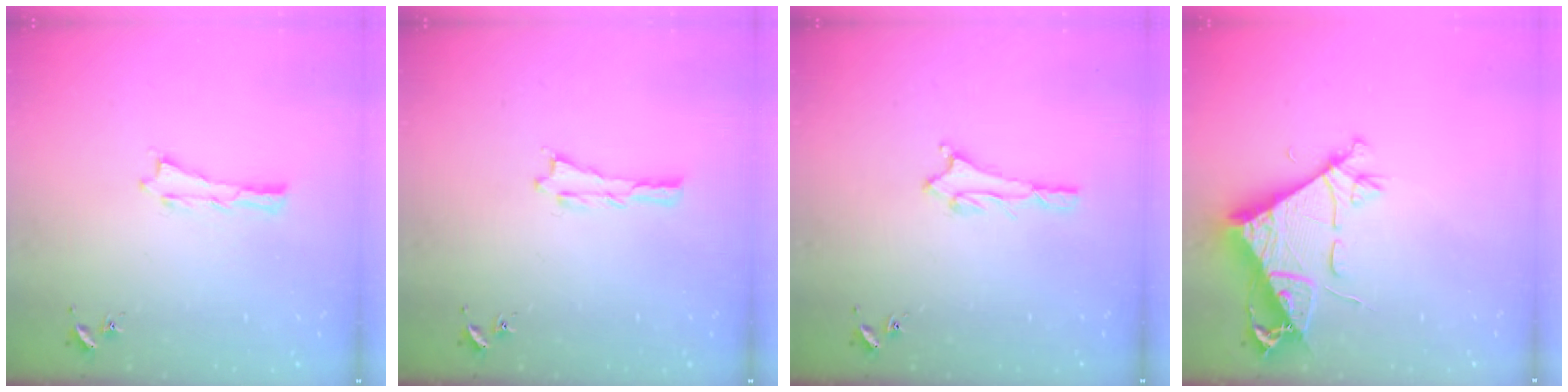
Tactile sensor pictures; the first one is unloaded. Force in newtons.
{"total": 0.0}
{"total": 1.5, "press": 1.5, "slide": 0.1}
{"total": 7.3, "press": 7.3, "slide": 0.7}